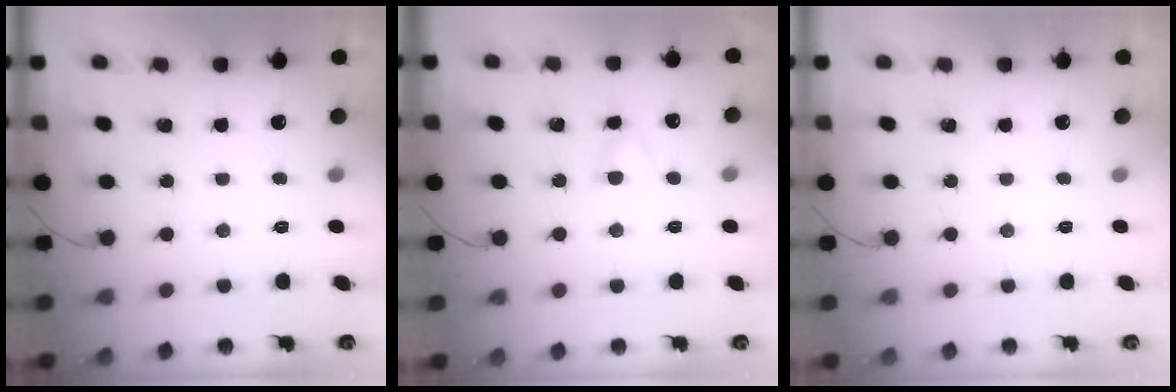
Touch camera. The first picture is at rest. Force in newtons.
{"total": 3.0, "press": 2.9, "slide": 1.0}
{"total": 0.0}